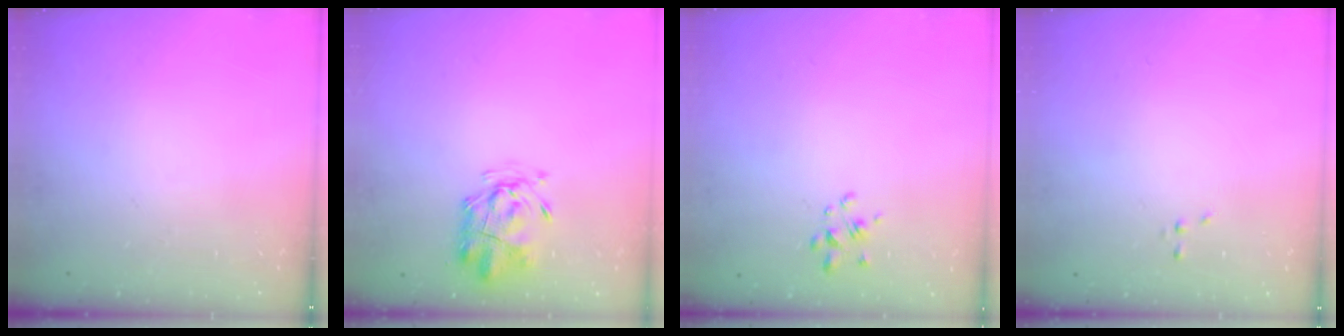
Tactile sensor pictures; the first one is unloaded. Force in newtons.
{"total": 2.3, "press": 2.2, "slide": 0.7}
{"total": 2.6, "press": 2.4, "slide": 1.0}
{"total": 0.0}